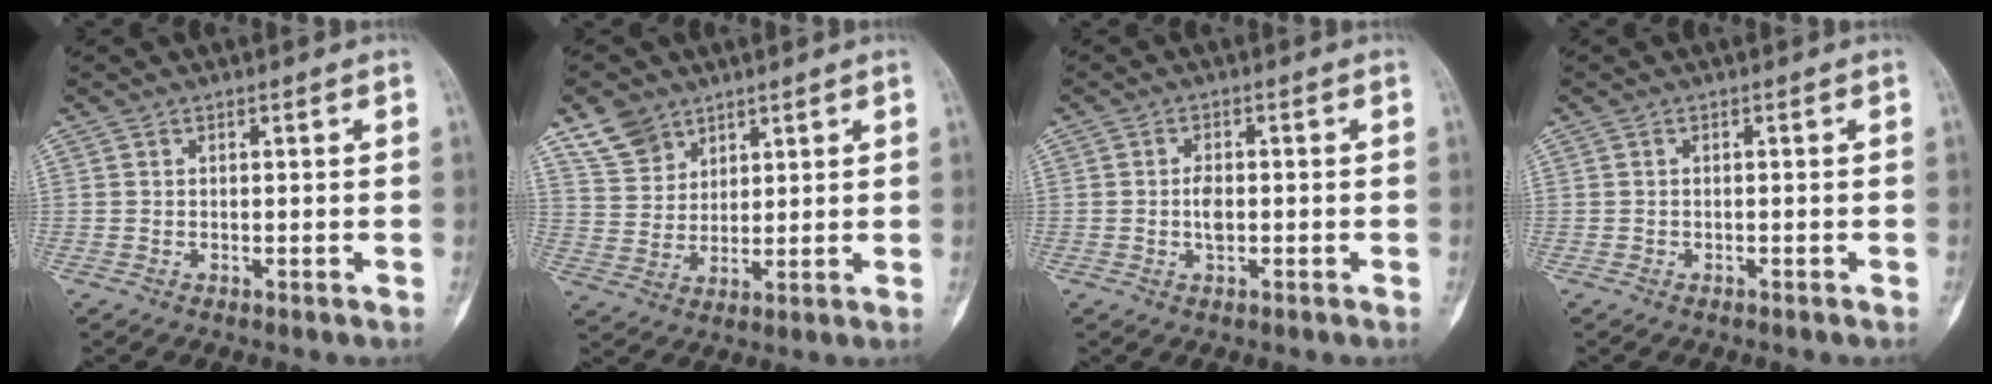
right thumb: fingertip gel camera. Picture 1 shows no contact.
{"total": 7.3, "force": [5.2, 4.7, 2.0], "torque": [-0.021, -0.022, 0.110]}
{"total": 2.8, "force": [-0.5, 1.4, 2.3], "torque": [-0.040, 0.002, -0.012]}
{"total": 0.0}